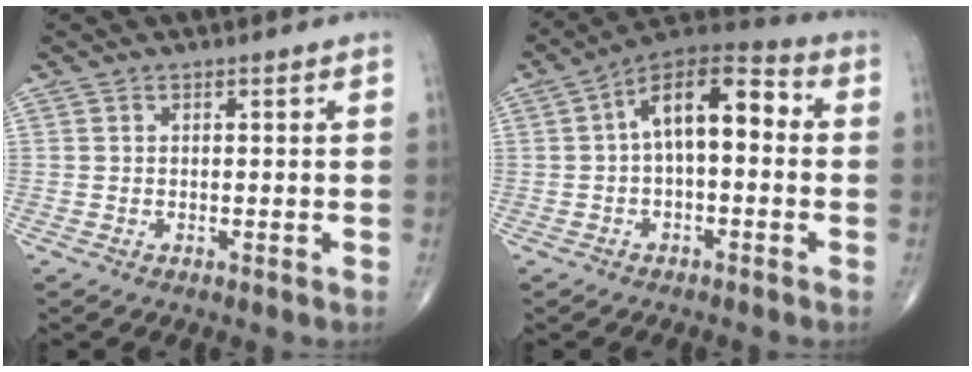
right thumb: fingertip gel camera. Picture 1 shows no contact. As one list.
[{"total": 12.3, "force": [0.7, 6.1, 10.7], "torque": [-0.154, 0.047, -0.002]}]